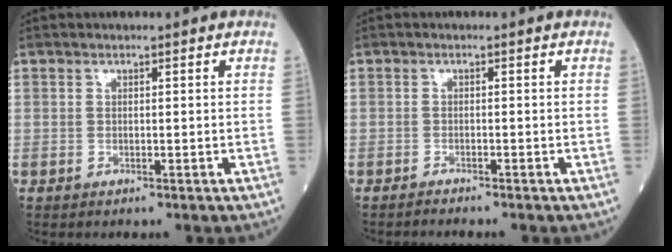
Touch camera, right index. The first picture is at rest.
{"total": 0.8, "force": [-0.7, -0.4, 0.0], "torque": [-0.004, -0.003, -0.015]}